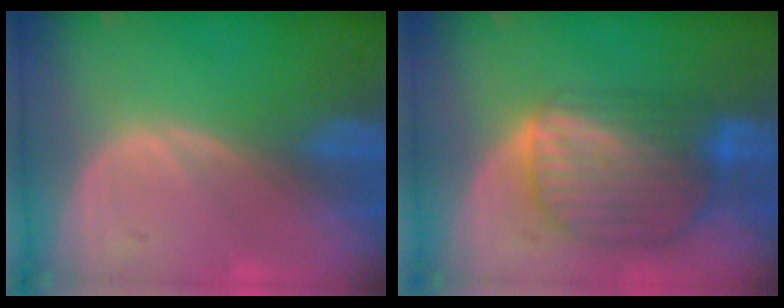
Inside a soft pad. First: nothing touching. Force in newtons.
{"total": 9.3, "press": 7.9, "slide": 4.9}